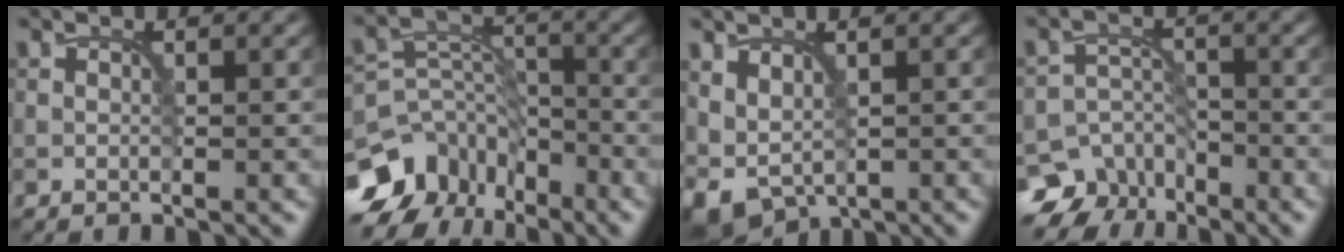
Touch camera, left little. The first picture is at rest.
{"total": 9.6, "force": [-6.8, 6.1, 2.9], "torque": [-0.047, 0.013, -0.124]}
{"total": 2.6, "force": [0.9, 1.5, 1.9], "torque": [-0.043, -0.012, 0.024]}
{"total": 6.9, "force": [-5.1, 4.4, 1.3], "torque": [0.000, -0.003, -0.084]}